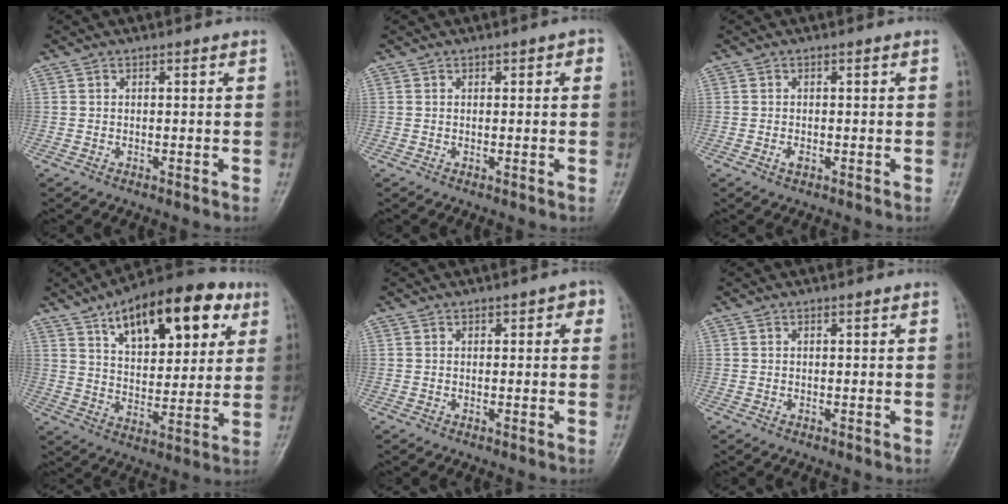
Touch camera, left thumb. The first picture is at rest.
{"total": 1.8, "force": [0.6, 0.9, 1.4], "torque": [-0.009, 0.002, 0.006]}
{"total": 1.2, "force": [-0.4, 0.6, 0.9], "torque": [-0.019, 0.002, -0.007]}
{"total": 21.1, "force": [10.1, 10.0, 15.6], "torque": [-0.192, -0.020, 0.158]}
{"total": 2.5, "force": [0.9, 1.4, 1.9], "torque": [-0.007, 0.002, 0.006]}
{"total": 0.0}